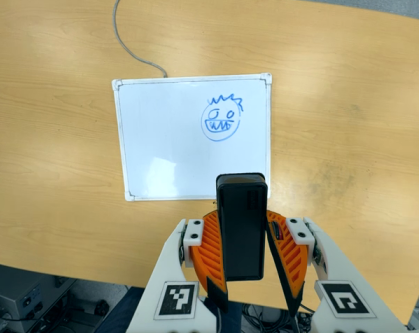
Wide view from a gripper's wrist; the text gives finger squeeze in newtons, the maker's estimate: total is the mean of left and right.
{"total": 5.6, "left": 5.5, "right": 5.7}